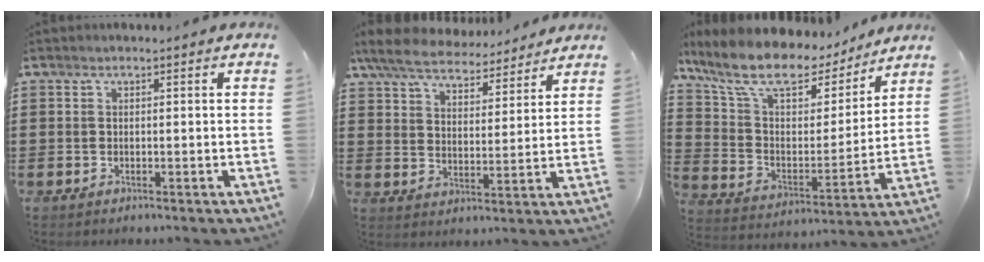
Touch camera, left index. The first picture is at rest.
{"total": 6.8, "force": [6.4, 1.5, 2.0], "torque": [-0.071, -0.033, 0.112]}
{"total": 11.5, "force": [9.2, 3.8, 5.6], "torque": [-0.146, -0.057, 0.159]}